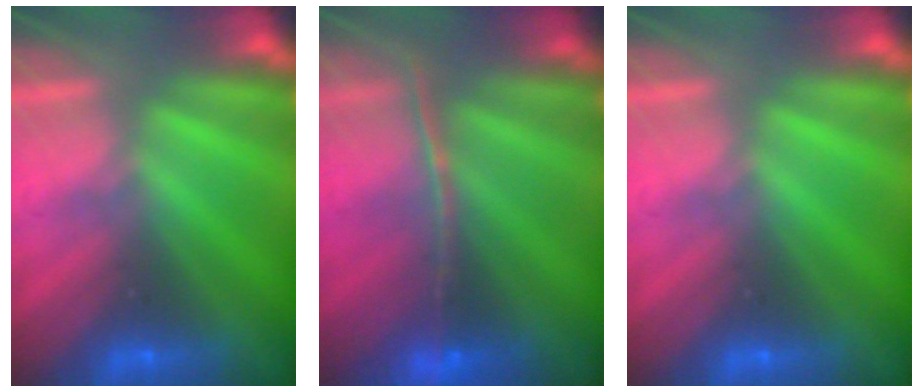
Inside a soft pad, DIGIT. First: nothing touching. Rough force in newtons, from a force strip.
{"total": 1.6}
{"total": 0.0}